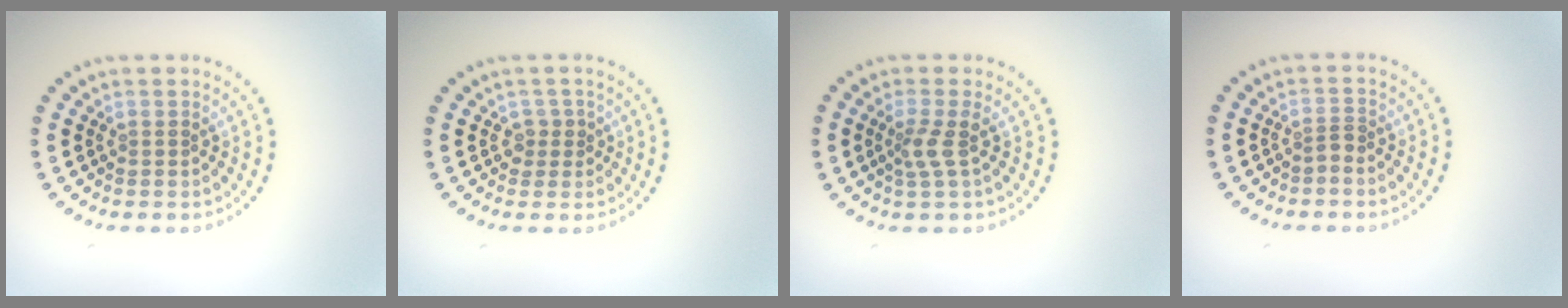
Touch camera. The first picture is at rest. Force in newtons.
{"total": 1.4, "press": 1.0, "slide": 0.9}
{"total": 2.0, "press": 1.4, "slide": 1.4}
{"total": 0.8, "press": 0.5, "slide": 0.6}